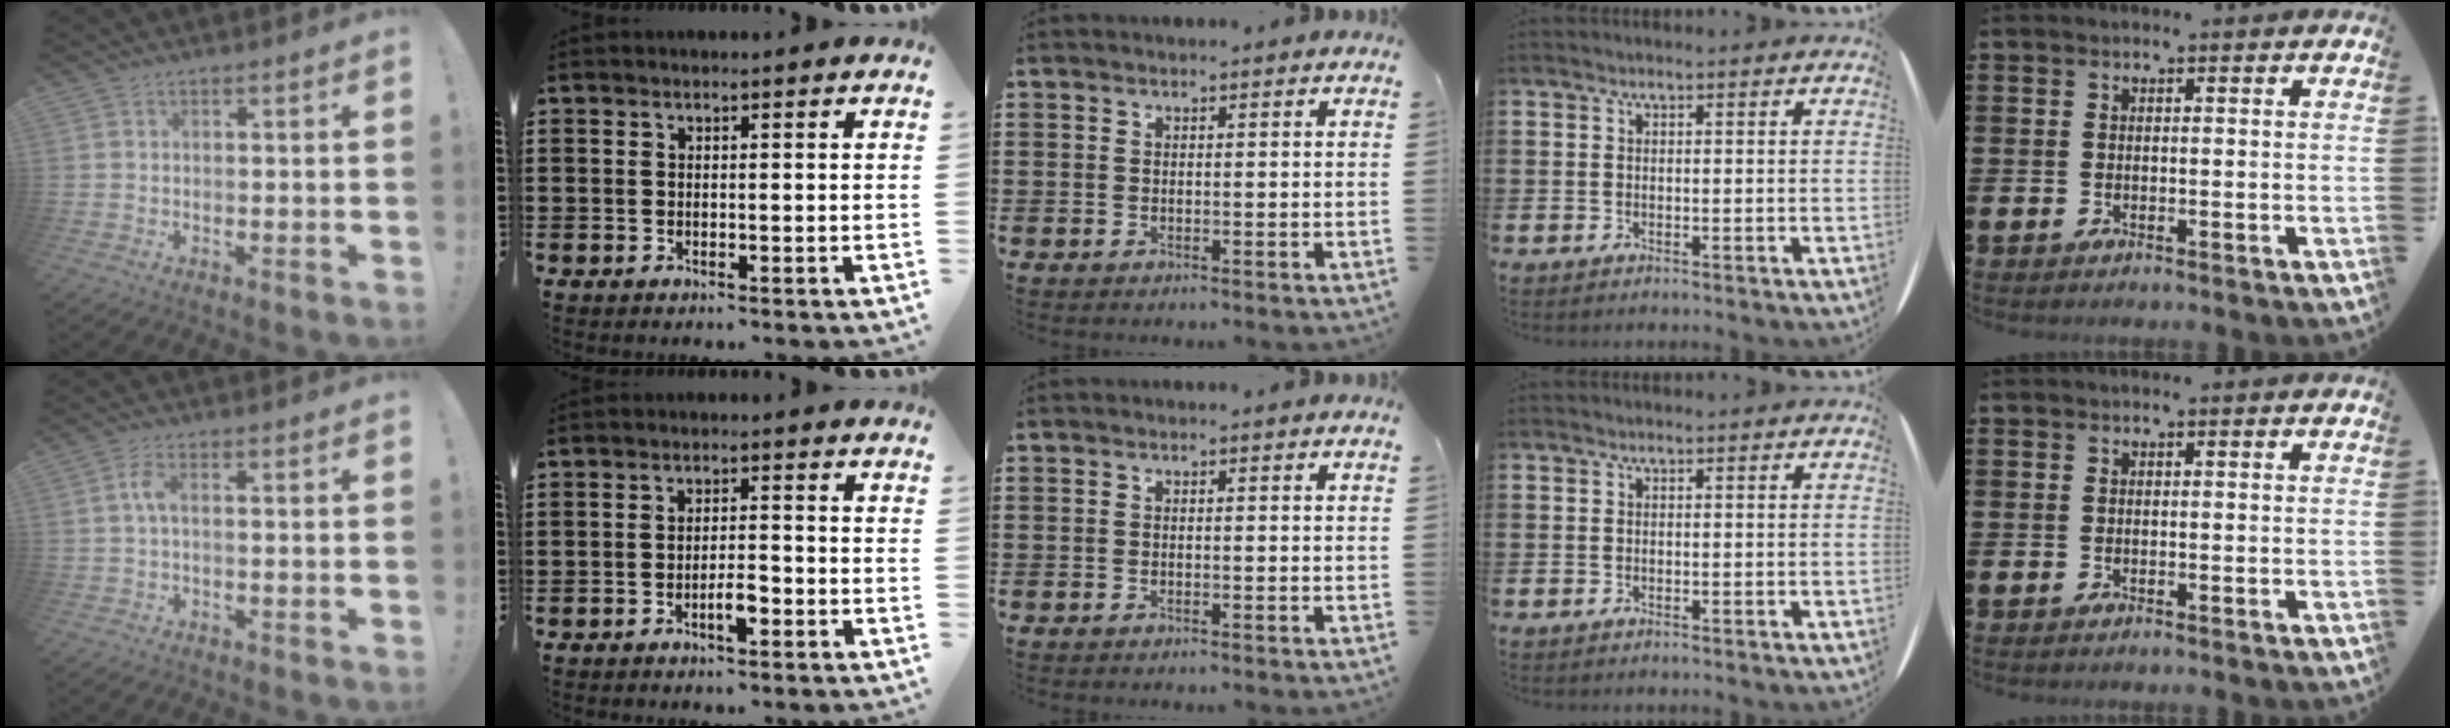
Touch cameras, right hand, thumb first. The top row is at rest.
{"thumb": {"total": 3.8, "force": [0.1, 1.1, 3.7], "torque": [-0.075, 0.001, -0.001]}, "index": {"total": 3.5, "force": [-1.7, 1.0, 2.9], "torque": [-0.056, 0.003, -0.033]}}